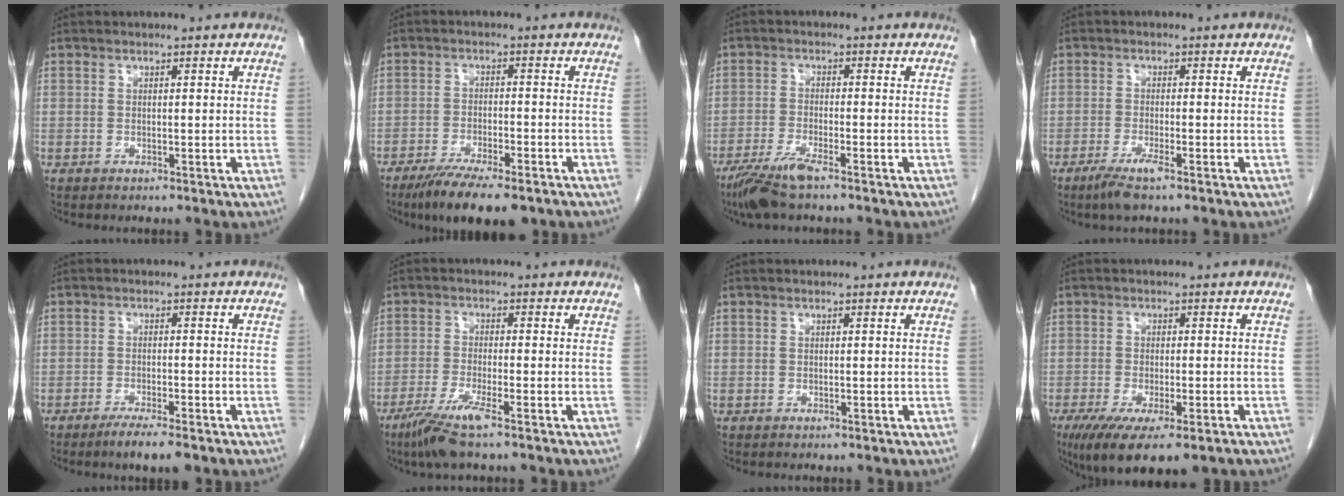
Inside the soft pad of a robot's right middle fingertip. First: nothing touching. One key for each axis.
{"total": 10.5, "fx": -7.8, "fy": 2.0, "fz": 6.7, "tx": -0.104, "ty": -0.021, "tz": -0.122}
{"total": 5.8, "fx": -4.2, "fy": 0.4, "fz": 4.0, "tx": -0.085, "ty": -0.017, "tz": -0.082}
{"total": 3.7, "fx": -2.4, "fy": 0.1, "fz": 2.8, "tx": -0.061, "ty": -0.011, "tz": -0.048}
{"total": 4.4, "fx": -3.2, "fy": 0.3, "fz": 3.1, "tx": -0.053, "ty": -0.011, "tz": -0.050}
{"total": 6.1, "fx": -3.9, "fy": -0.1, "fz": 4.7, "tx": -0.096, "ty": -0.018, "tz": -0.077}
{"total": 0.0}
{"total": 11.3, "fx": -7.5, "fy": 2.8, "fz": 8.0, "tx": -0.124, "ty": -0.026, "tz": -0.115}